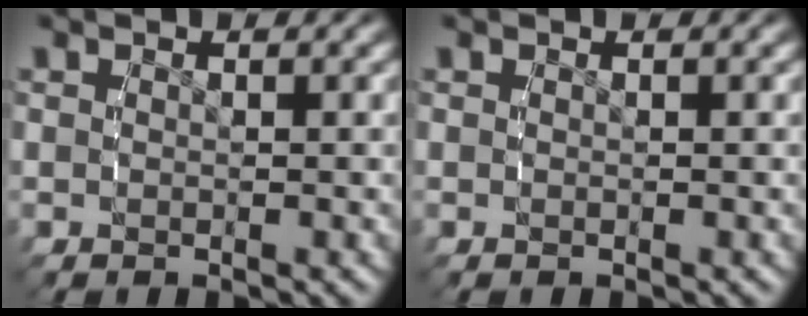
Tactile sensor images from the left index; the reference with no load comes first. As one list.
[{"total": 0.0}]